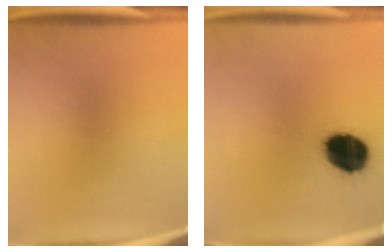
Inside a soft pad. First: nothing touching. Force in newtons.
{"total": 16.1}